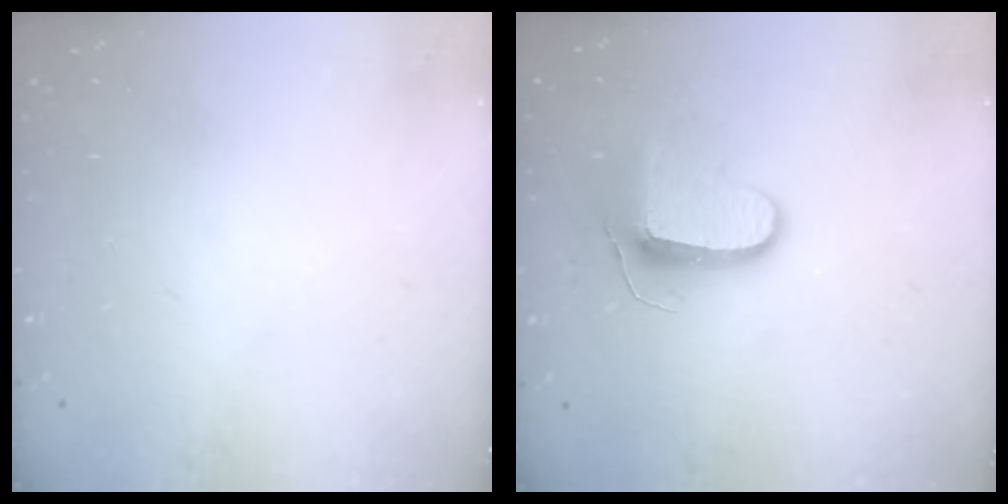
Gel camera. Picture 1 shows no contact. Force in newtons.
{"total": 9.3, "press": 9.3, "slide": 0.3}